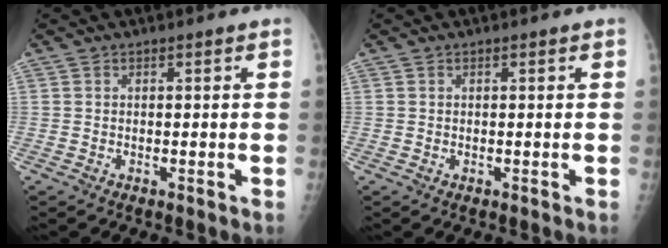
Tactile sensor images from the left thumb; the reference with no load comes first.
{"total": 0.0}